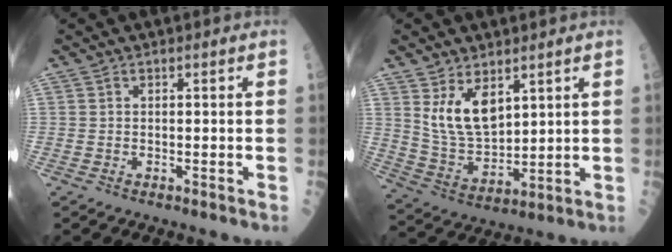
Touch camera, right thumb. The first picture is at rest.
{"total": 9.6, "force": [4.7, 5.0, 6.7], "torque": [-0.108, -0.033, 0.104]}